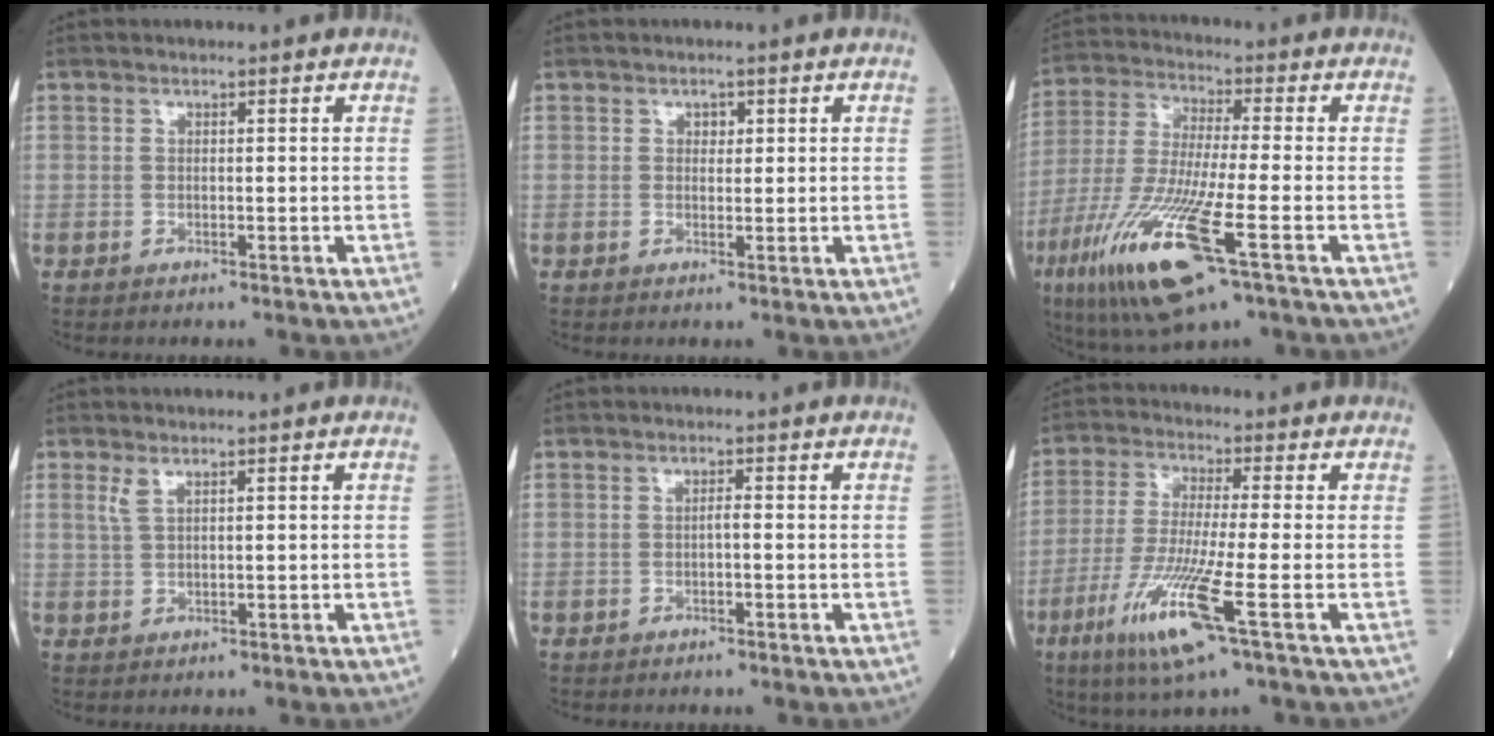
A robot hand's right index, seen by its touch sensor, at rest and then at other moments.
{"total": 1.3, "force": [0.5, 0.9, 0.7], "torque": [-0.007, -0.001, 0.006]}
{"total": 17.7, "force": [-7.8, 2.0, 15.7], "torque": [-0.352, -0.046, -0.144]}
{"total": 1.5, "force": [1.0, 0.2, 1.1], "torque": [-0.034, 0.001, 0.025]}
{"total": 0.8, "force": [-0.2, 0.0, 0.7], "torque": [-0.011, 0.002, -0.005]}
{"total": 11.5, "force": [-5.0, -0.4, 10.4], "torque": [-0.221, -0.031, -0.098]}